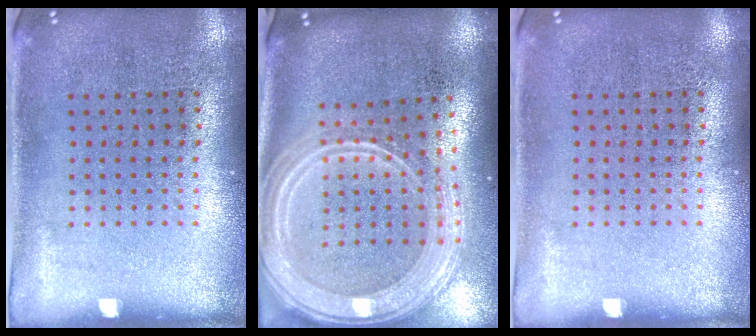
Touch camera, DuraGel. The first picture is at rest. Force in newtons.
{"total": 3.2, "press": 2.6, "slide": 1.8}
{"total": 0.0}